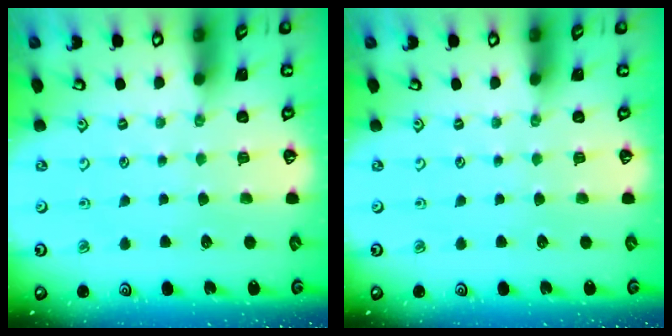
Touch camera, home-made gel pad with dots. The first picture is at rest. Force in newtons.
{"total": 0.0}